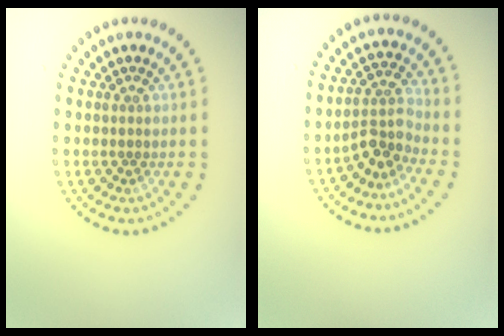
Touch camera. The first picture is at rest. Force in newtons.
{"total": 2.9, "press": 2.2, "slide": 2.0}